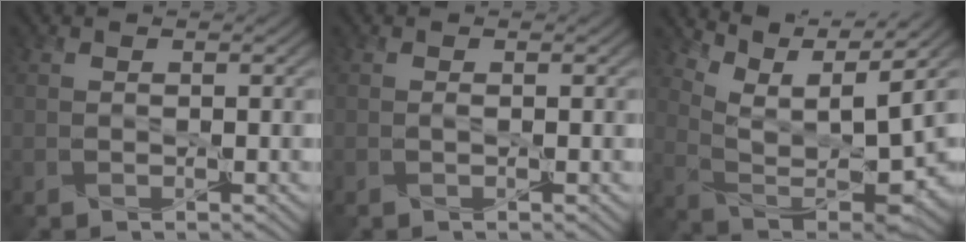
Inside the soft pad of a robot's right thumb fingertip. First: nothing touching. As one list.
[{"total": 0.6, "force": [-0.4, -0.2, 0.4], "torque": [-0.011, 0.001, -0.008]}, {"total": 9.7, "force": [6.7, 2.0, 6.7], "torque": [-0.151, -0.003, 0.125]}]